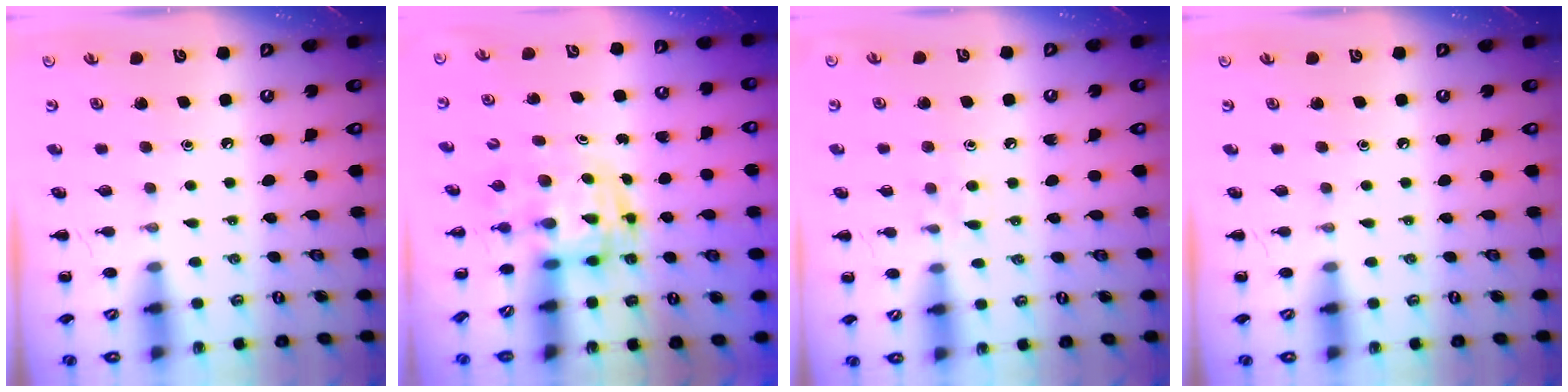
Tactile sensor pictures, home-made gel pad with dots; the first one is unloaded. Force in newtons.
{"total": 2.8, "press": 2.7, "slide": 0.5}
{"total": 5.3, "press": 4.9, "slide": 2.0}
{"total": 0.0}